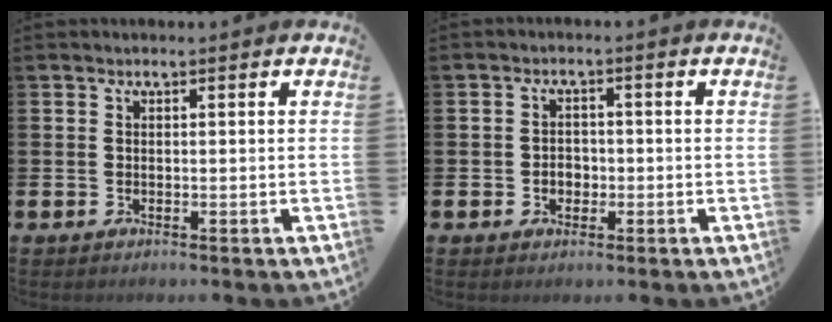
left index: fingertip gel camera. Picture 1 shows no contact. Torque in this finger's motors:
{"motor_torque": [0.20, -0.12, 0.02, 0.05]}